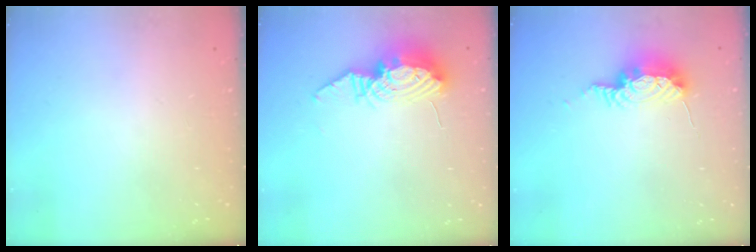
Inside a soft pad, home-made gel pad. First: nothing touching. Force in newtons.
{"total": 11.1, "press": 11.0, "slide": 1.0}
{"total": 8.2, "press": 8.1, "slide": 1.5}